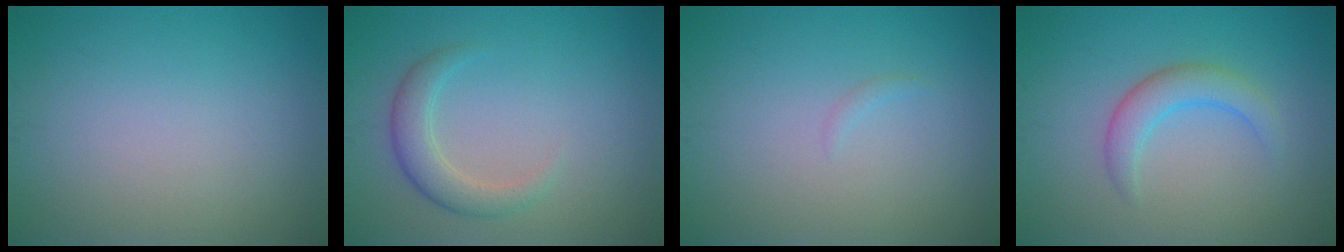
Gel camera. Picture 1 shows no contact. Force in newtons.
{"total": 2.7, "press": 2.7, "slide": 0.2}
{"total": 0.5, "press": 0.5, "slide": 0.1}
{"total": 2.8, "press": 2.8, "slide": 0.3}